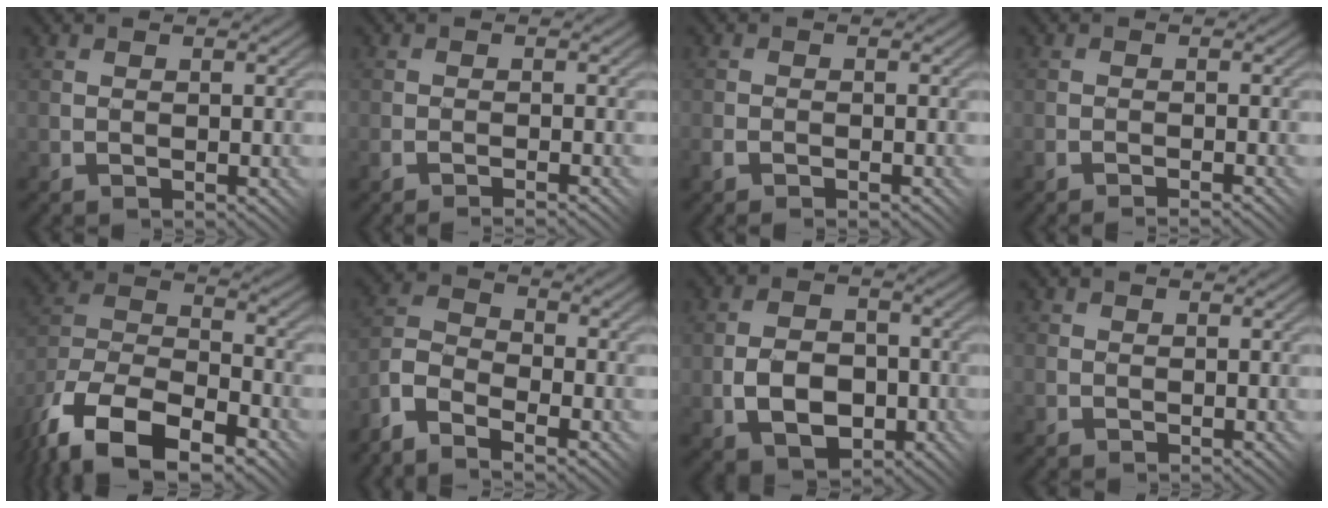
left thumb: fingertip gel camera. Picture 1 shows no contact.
{"total": 1.6, "force": [-1.4, -0.2, 0.7], "torque": [-0.016, 0.006, -0.030]}
{"total": 2.2, "force": [-1.6, 0.9, 1.2], "torque": [-0.025, -0.001, -0.037]}
{"total": 1.4, "force": [-1.3, -0.3, 0.1], "torque": [-0.003, 0.007, -0.031]}
{"total": 16.5, "force": [-11.0, 8.2, 9.1], "torque": [-0.215, -0.041, -0.179]}
{"total": 7.2, "force": [-5.2, 3.0, 4.0], "torque": [-0.091, -0.009, -0.115]}
{"total": 7.2, "force": [-2.1, 4.9, 4.8], "torque": [-0.090, -0.004, -0.043]}
{"total": 1.2, "force": [0.2, 1.1, -0.2], "torque": [0.005, 0.003, -0.003]}